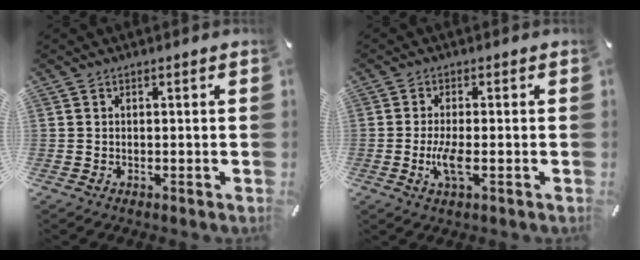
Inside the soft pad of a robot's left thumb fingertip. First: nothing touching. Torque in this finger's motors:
{"motor_torque": [1.03, 1.23, 0.74, 0.29, 0.08]}